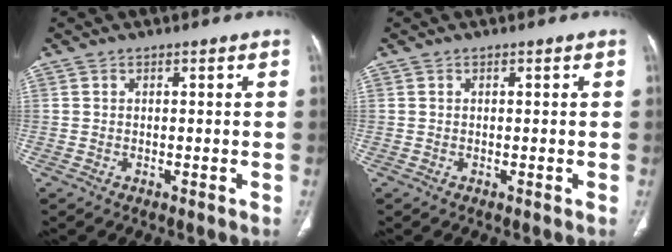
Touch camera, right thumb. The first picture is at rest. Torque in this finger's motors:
{"motor_torque": [0.02, 0.00, -0.02, 0.00, 0.01]}